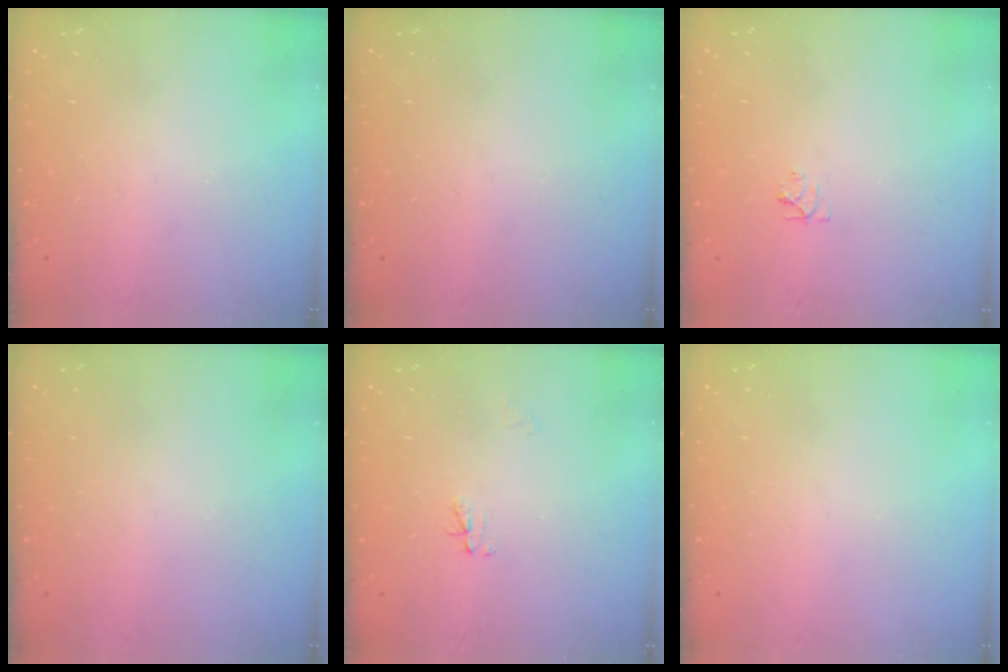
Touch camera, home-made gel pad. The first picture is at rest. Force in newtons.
{"total": 0.0}
{"total": 4.6, "press": 4.6, "slide": 0.7}
{"total": 0.0}
{"total": 3.0, "press": 3.0, "slide": 0.4}
{"total": 0.0}